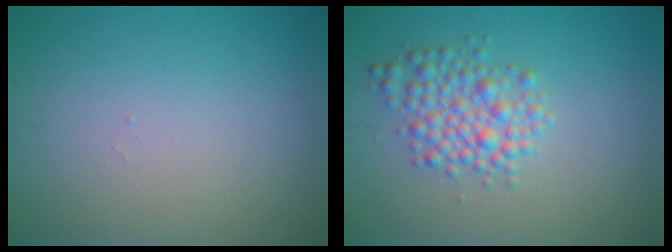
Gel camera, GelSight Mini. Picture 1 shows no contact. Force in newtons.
{"total": 3.7, "press": 3.7, "slide": 0.1}